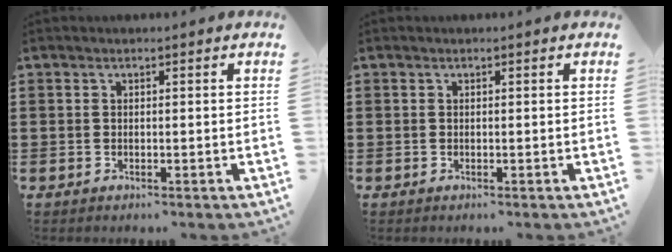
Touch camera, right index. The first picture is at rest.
{"total": 0.0}